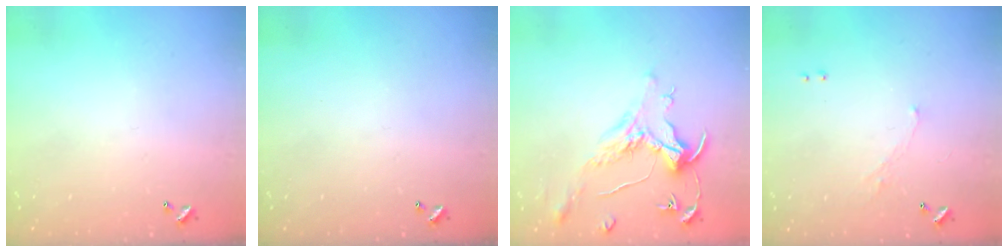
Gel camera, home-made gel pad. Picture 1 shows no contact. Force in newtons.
{"total": 0.0}
{"total": 1.6, "press": 1.4, "slide": 0.7}
{"total": 0.8, "press": 0.6, "slide": 0.5}